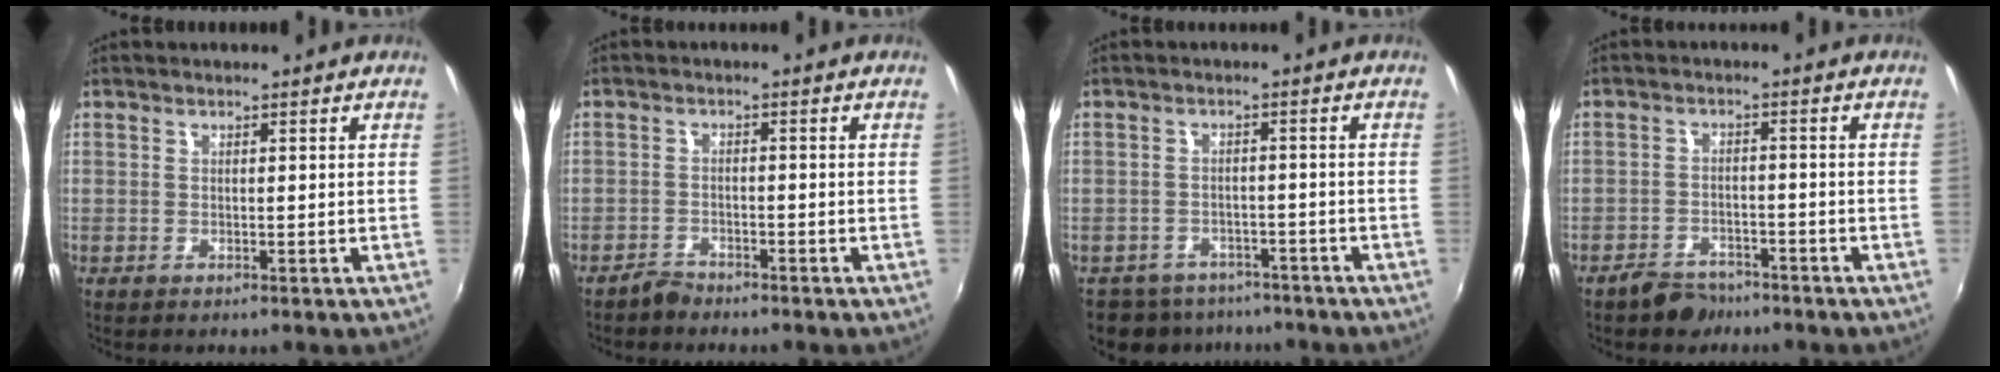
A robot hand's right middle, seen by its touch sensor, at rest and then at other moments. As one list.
[{"total": 2.3, "force": [-2.2, 0.6, 0.2], "torque": [-0.010, 0.003, -0.043]}, {"total": 8.8, "force": [-7.2, 4.7, 1.8], "torque": [-0.053, 0.003, -0.100]}, {"total": 5.0, "force": [-4.2, 2.5, 1.2], "torque": [-0.039, 0.008, -0.064]}]